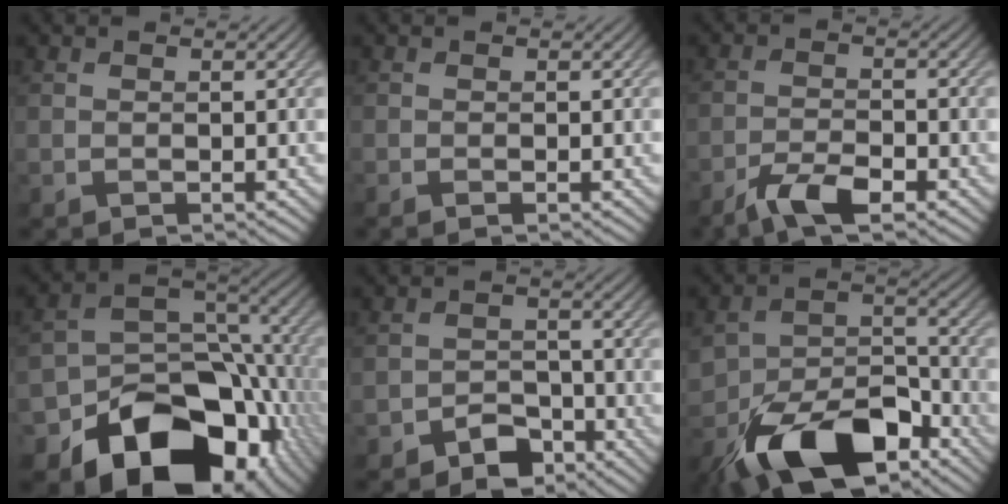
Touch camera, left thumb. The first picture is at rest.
{"total": 0.0}
{"total": 5.6, "force": [-4.0, 1.4, 3.7], "torque": [-0.075, 0.000, -0.075]}
{"total": 16.6, "force": [-8.3, 11.9, 8.1], "torque": [-0.127, -0.047, -0.119]}
{"total": 3.8, "force": [-2.8, 2.3, 1.2], "torque": [-0.014, 0.006, -0.053]}
{"total": 14.3, "force": [-8.8, 7.2, 8.7], "torque": [-0.165, -0.021, -0.157]}